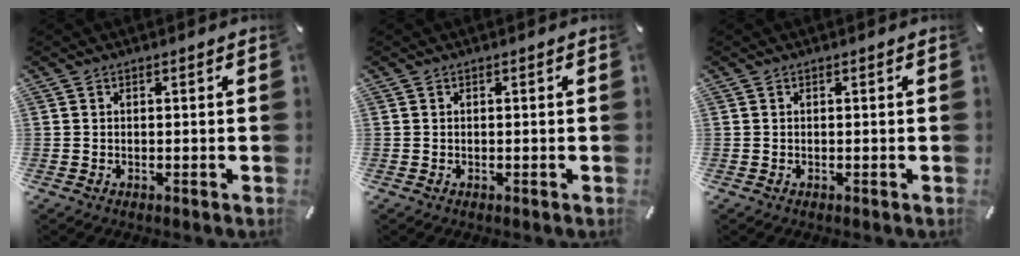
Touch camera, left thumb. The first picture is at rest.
{"total": 0.0}
{"total": 0.0}